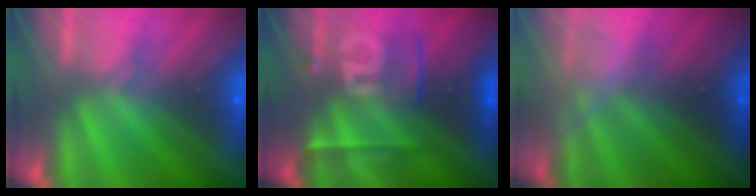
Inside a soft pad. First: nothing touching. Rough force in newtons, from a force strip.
{"total": 2.4}
{"total": 2.5}